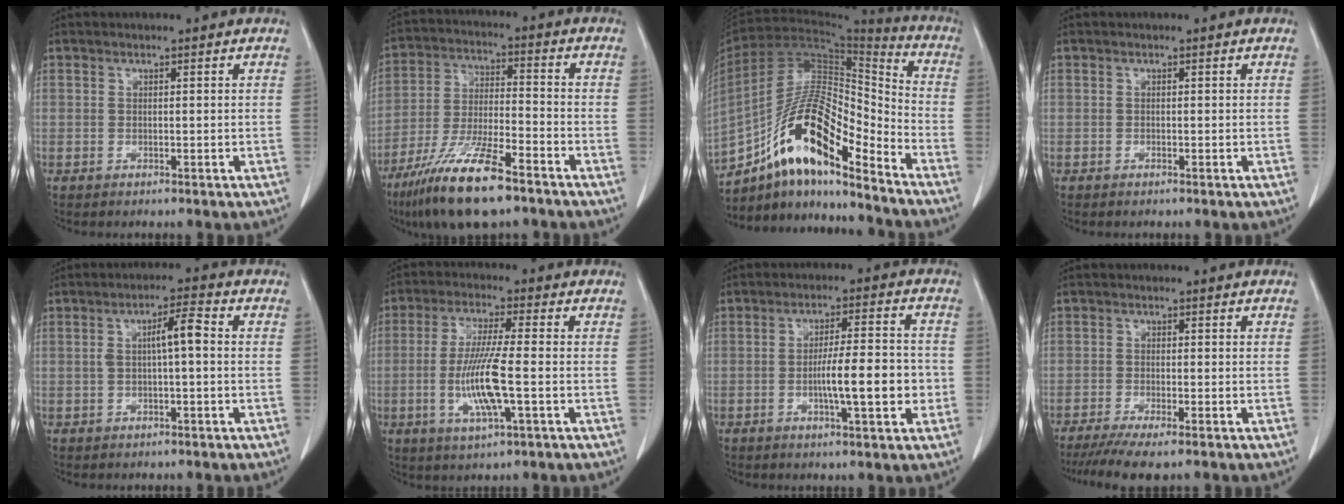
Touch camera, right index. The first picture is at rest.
{"total": 14.5, "force": [-9.8, 2.5, 10.4], "torque": [-0.209, -0.029, -0.179]}
{"total": 16.8, "force": [-11.1, 3.7, 12.0], "torque": [-0.220, 0.026, -0.193]}
{"total": 0.0}
{"total": 4.6, "force": [0.3, 0.7, 4.6], "torque": [-0.079, 0.013, 0.003]}
{"total": 9.8, "force": [-2.0, 0.6, 9.6], "torque": [-0.194, -0.011, -0.040]}
{"total": 9.2, "force": [-1.9, 1.5, 8.9], "torque": [-0.144, 0.011, -0.030]}
{"total": 6.9, "force": [-5.3, 0.6, 4.4], "torque": [-0.068, -0.016, -0.086]}